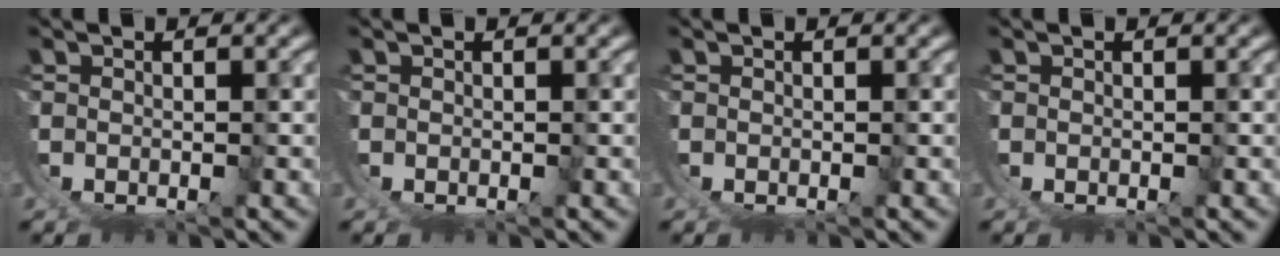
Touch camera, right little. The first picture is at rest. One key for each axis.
{"total": 0.0}
{"total": 0.0}
{"total": 0.0}